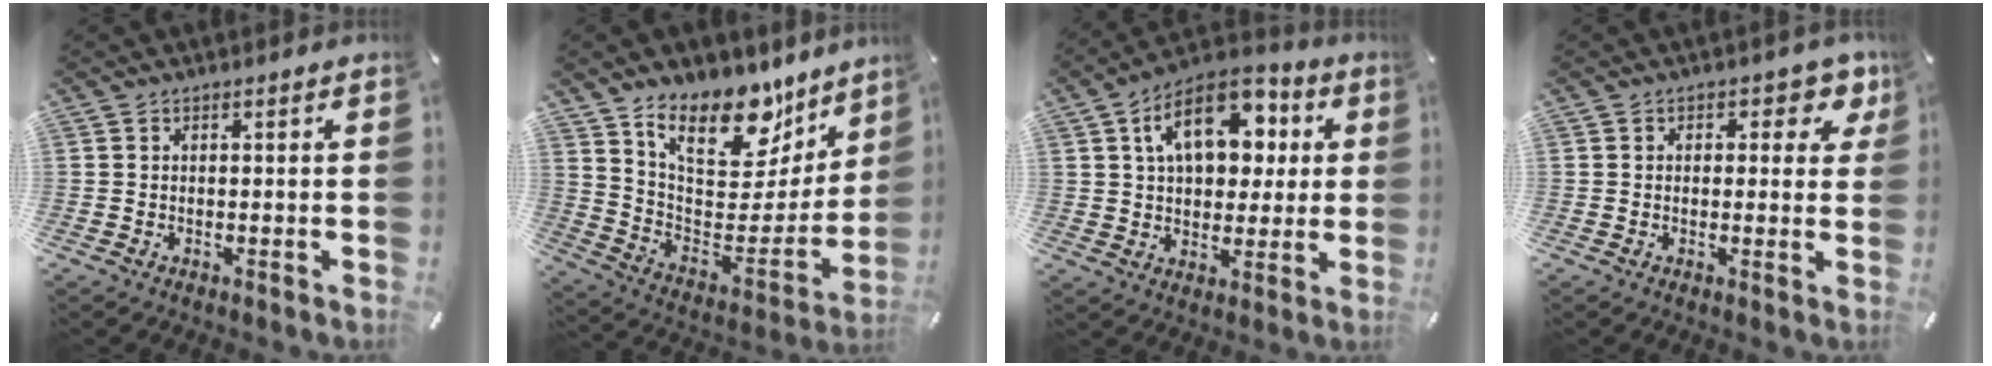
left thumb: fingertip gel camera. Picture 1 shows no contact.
{"total": 20.4, "force": [15.0, 10.3, 9.2], "torque": [-0.127, -0.118, 0.263]}
{"total": 15.4, "force": [5.5, 10.1, 10.1], "torque": [-0.164, -0.005, 0.096]}
{"total": 5.0, "force": [2.3, 3.2, 3.0], "torque": [-0.020, -0.005, 0.032]}